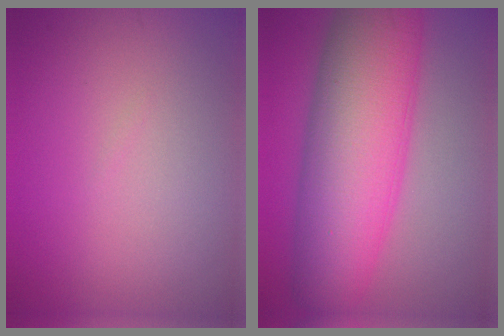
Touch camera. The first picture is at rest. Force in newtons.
{"total": 12.1, "press": 12.1, "slide": 0.3}